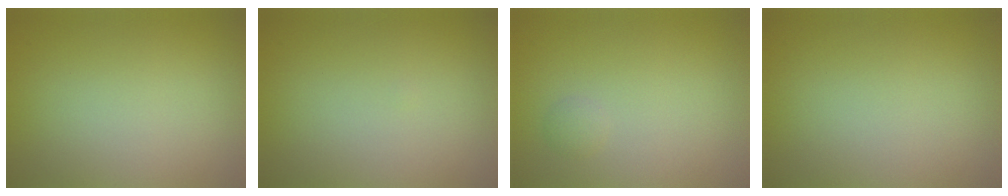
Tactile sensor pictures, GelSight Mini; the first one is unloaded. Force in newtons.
{"total": 0.0}
{"total": 0.7, "press": 0.7, "slide": 0.0}
{"total": 0.0}